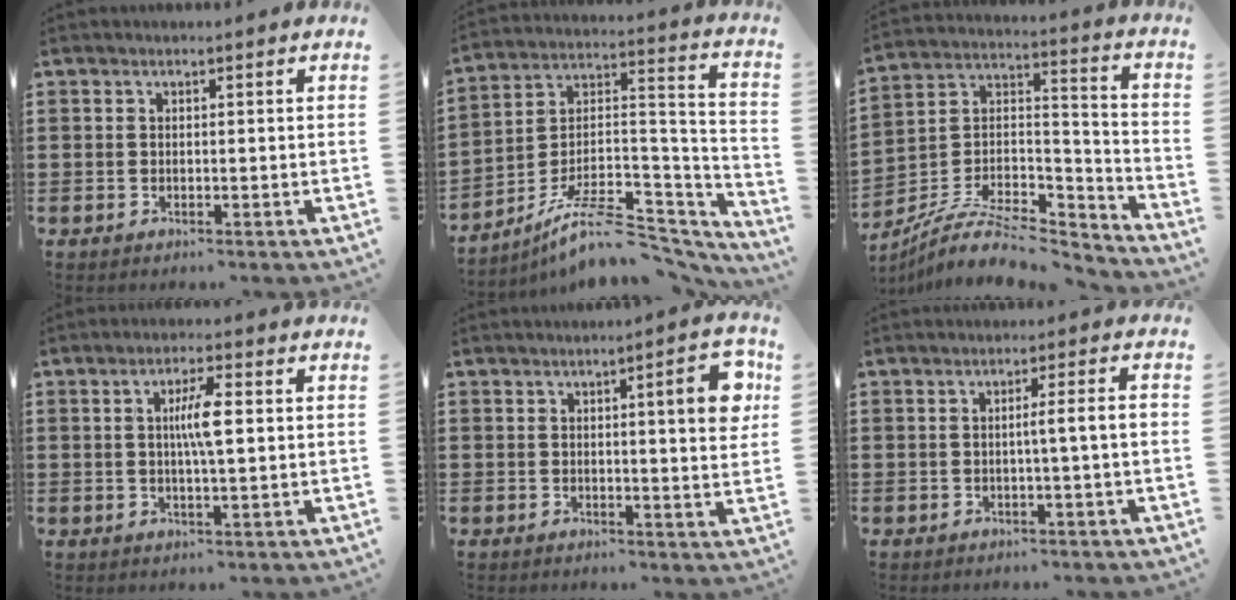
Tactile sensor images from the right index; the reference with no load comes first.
{"total": 10.6, "force": [-7.8, 3.6, 6.2], "torque": [-0.106, 0.021, -0.146]}
{"total": 8.8, "force": [-6.8, 3.5, 4.3], "torque": [-0.088, 0.011, -0.135]}
{"total": 5.0, "force": [0.6, 0.8, 4.9], "torque": [-0.091, 0.002, 0.006]}
{"total": 6.7, "force": [2.1, 1.1, 6.3], "torque": [-0.088, -0.006, 0.025]}
{"total": 3.0, "force": [-0.5, -0.5, 2.9], "torque": [-0.052, -0.007, -0.012]}